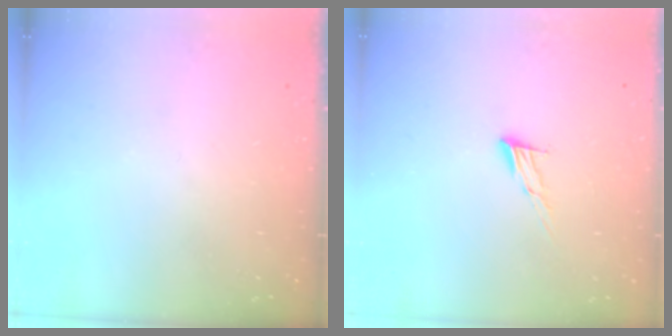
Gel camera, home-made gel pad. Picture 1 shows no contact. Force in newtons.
{"total": 7.2, "press": 7.1, "slide": 1.2}